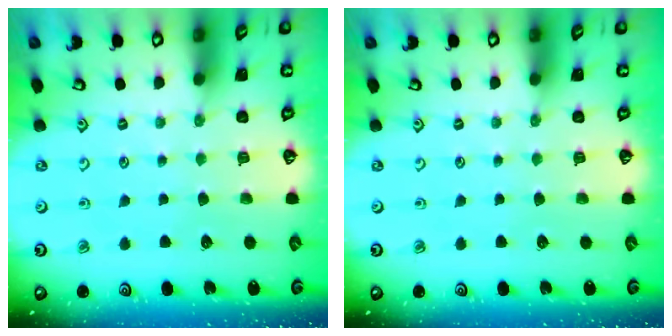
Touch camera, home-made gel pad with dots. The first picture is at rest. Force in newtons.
{"total": 0.0}